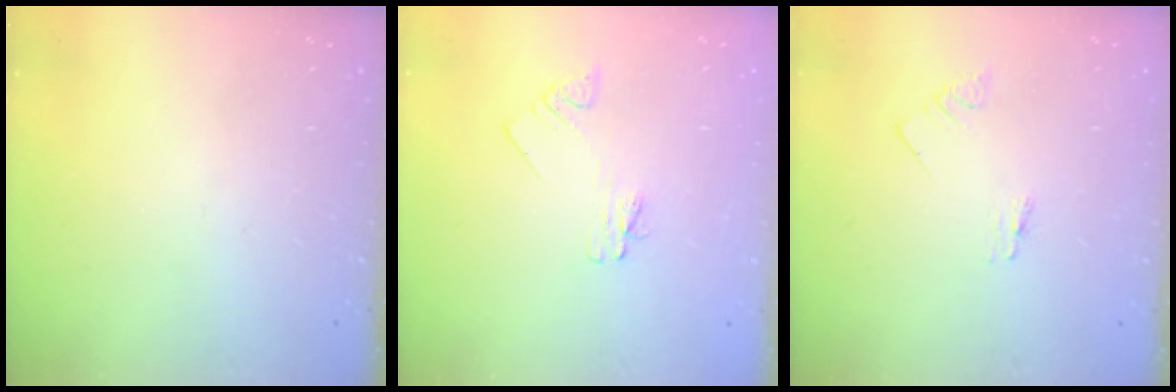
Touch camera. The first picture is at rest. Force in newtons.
{"total": 2.2, "press": 2.2, "slide": 0.3}
{"total": 0.0}